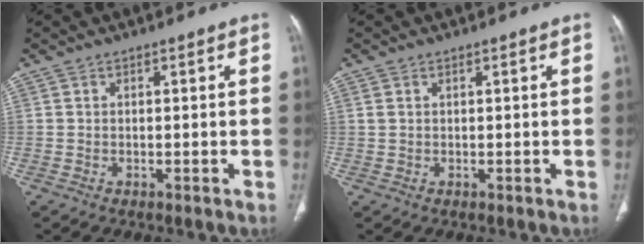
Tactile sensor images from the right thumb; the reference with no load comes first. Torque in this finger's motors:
{"motor_torque": [-0.15, -0.50, -0.36, 0.24, -0.02]}